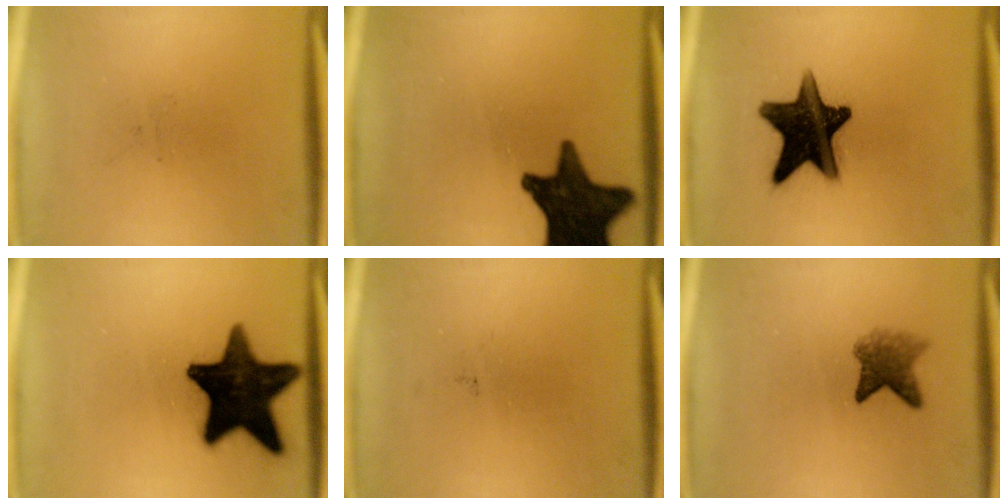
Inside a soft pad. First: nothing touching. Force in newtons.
{"total": 17.0}
{"total": 16.3}
{"total": 18.7}
{"total": 0.0}
{"total": 4.1}